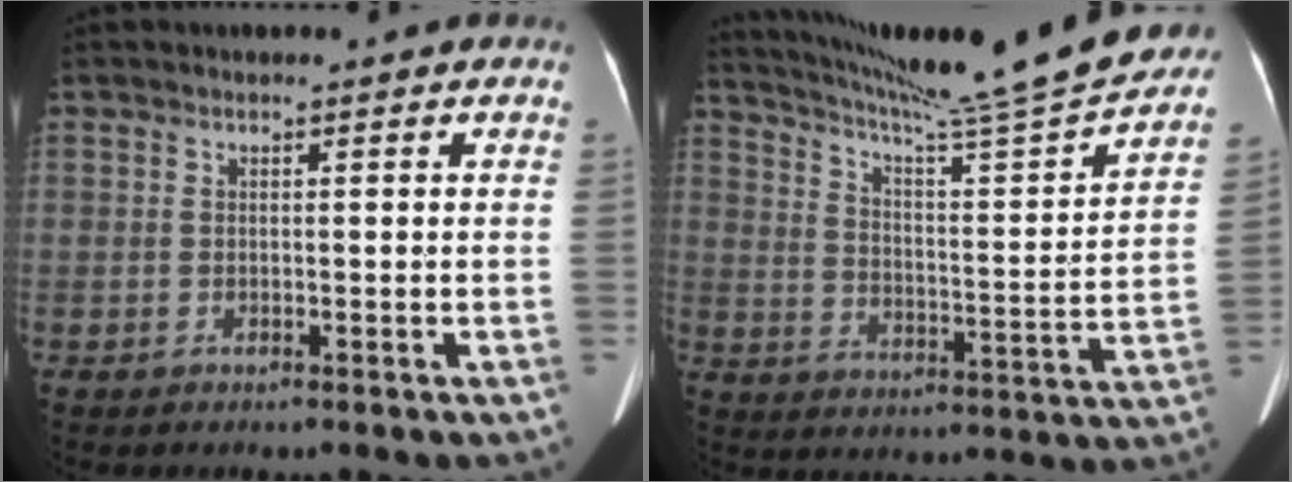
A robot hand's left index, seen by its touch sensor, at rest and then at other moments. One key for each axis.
{"total": 24.9, "fx": 22.2, "fy": 0.0, "fz": 11.1, "tx": -0.181, "ty": -0.058, "tz": 0.307}